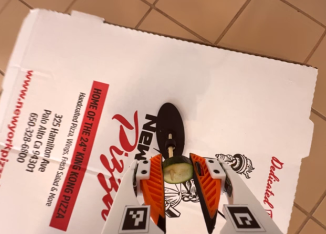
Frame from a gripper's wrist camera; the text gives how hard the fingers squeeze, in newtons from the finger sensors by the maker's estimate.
{"total": 9.3, "left": 9.3, "right": 9.3}